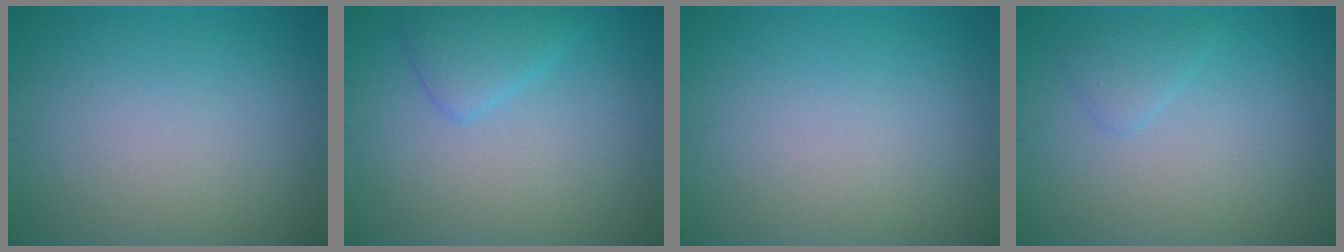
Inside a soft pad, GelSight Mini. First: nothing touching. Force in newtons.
{"total": 2.3, "press": 2.3, "slide": 0.2}
{"total": 0.0}
{"total": 1.4, "press": 1.4, "slide": 0.1}